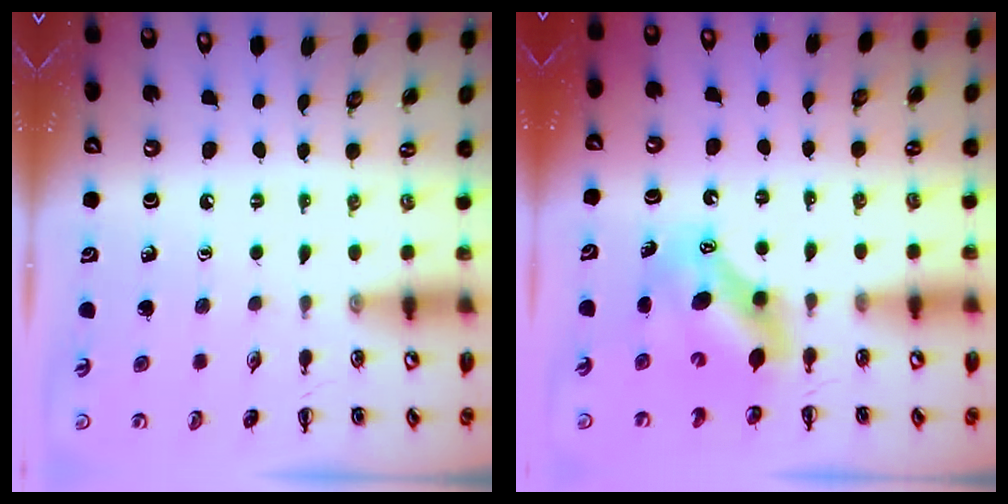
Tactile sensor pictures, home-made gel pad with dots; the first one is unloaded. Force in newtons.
{"total": 7.2, "press": 7.0, "slide": 1.6}